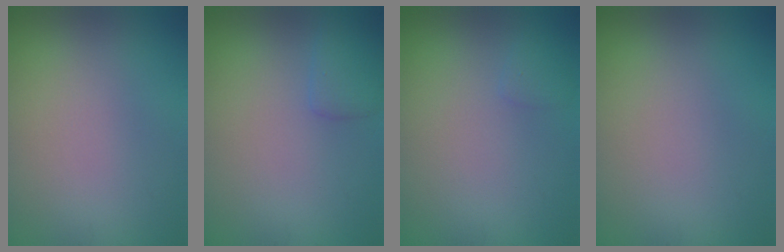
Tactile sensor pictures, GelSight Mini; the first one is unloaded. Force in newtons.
{"total": 1.6, "press": 1.6, "slide": 0.1}
{"total": 0.7, "press": 0.7, "slide": 0.1}
{"total": 0.0}